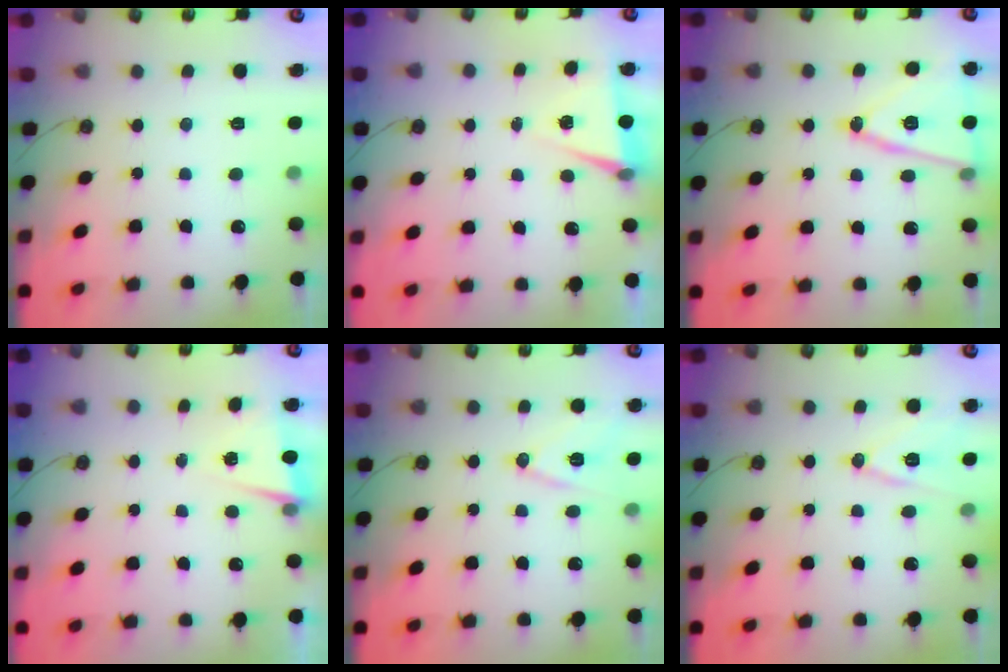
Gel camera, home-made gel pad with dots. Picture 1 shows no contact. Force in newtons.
{"total": 4.8, "press": 1.8, "slide": 4.5}
{"total": 15.4, "press": 15.0, "slide": 3.4}
{"total": 2.3, "press": 2.0, "slide": 1.1}
{"total": 11.5, "press": 11.1, "slide": 3.3}
{"total": 10.8, "press": 10.3, "slide": 3.5}